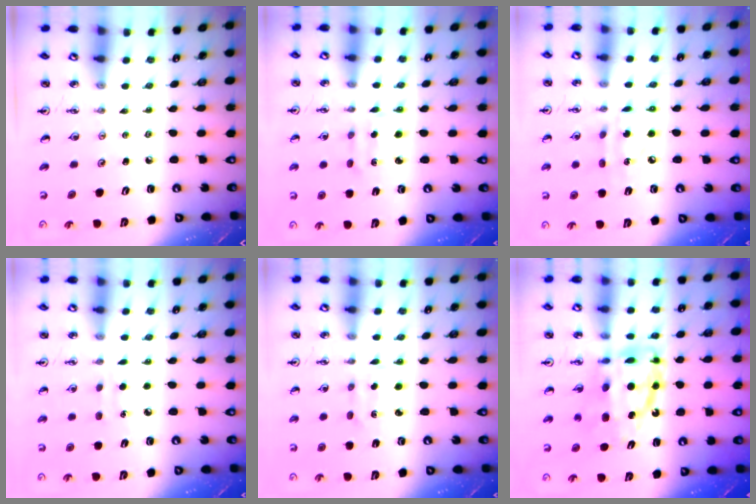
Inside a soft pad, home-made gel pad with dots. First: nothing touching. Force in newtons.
{"total": 2.4, "press": 2.3, "slide": 0.6}
{"total": 7.6, "press": 7.6, "slide": 0.2}
{"total": 5.0, "press": 4.9, "slide": 0.5}
{"total": 2.3, "press": 2.3, "slide": 0.4}
{"total": 14.9, "press": 14.9, "slide": 1.5}